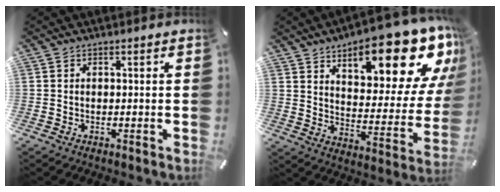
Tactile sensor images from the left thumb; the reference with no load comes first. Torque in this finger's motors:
{"motor_torque": [1.65, 0.51, 2.04, -0.73, 0.20]}